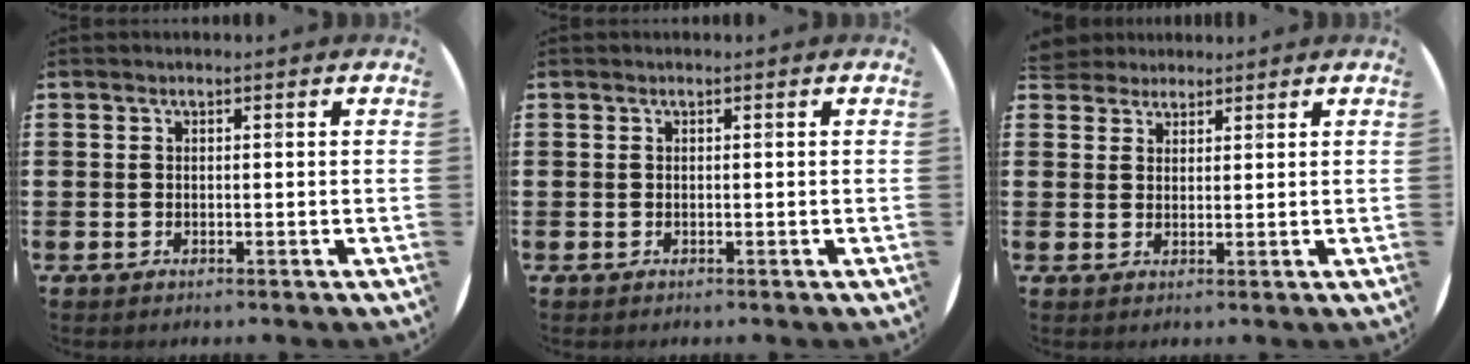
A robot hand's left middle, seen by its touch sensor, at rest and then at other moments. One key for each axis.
{"total": 0.0}
{"total": 2.9, "fx": 2.7, "fy": 1.1, "fz": -0.2, "tx": 0.005, "ty": -0.001, "tz": 0.051}